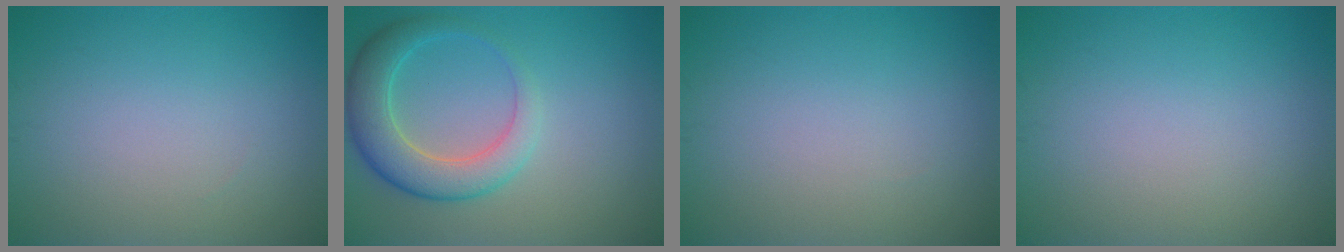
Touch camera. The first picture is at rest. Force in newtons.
{"total": 5.2, "press": 5.2, "slide": 0.3}
{"total": 0.0}
{"total": 0.0}